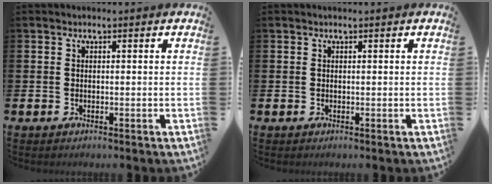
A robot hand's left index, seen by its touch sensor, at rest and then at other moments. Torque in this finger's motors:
{"motor_torque": [0.92, -1.22, 0.31, 0.00]}